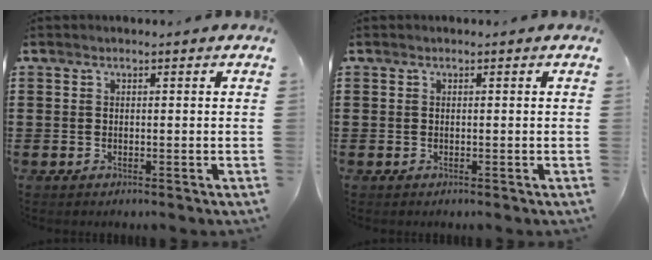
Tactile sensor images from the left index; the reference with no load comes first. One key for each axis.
{"total": 0.0}